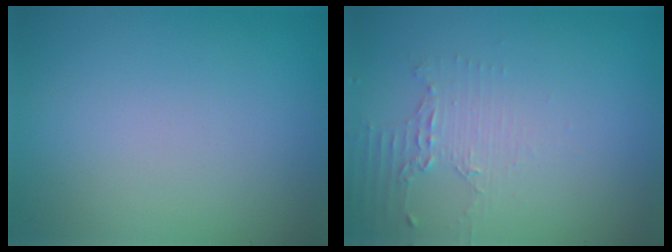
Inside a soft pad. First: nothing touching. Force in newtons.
{"total": 2.0, "press": 1.5, "slide": 1.3}